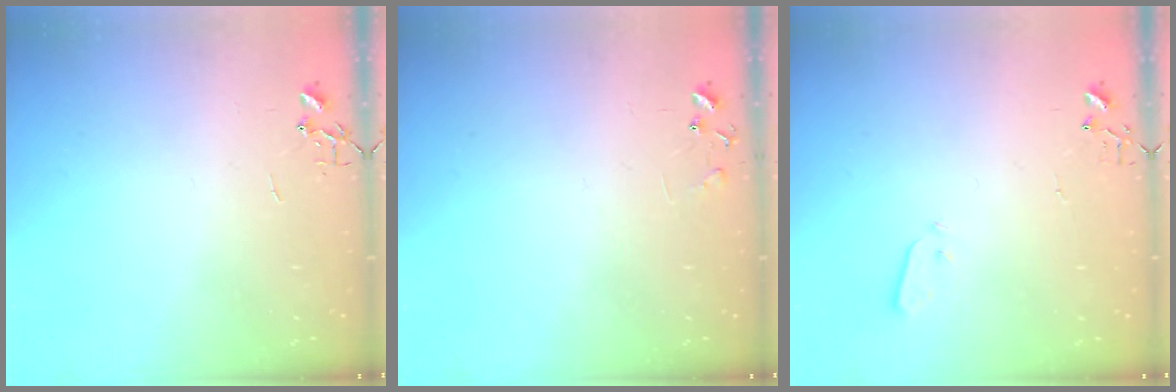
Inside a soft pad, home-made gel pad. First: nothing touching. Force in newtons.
{"total": 6.4, "press": 6.4, "slide": 0.4}
{"total": 3.0, "press": 3.0, "slide": 0.3}